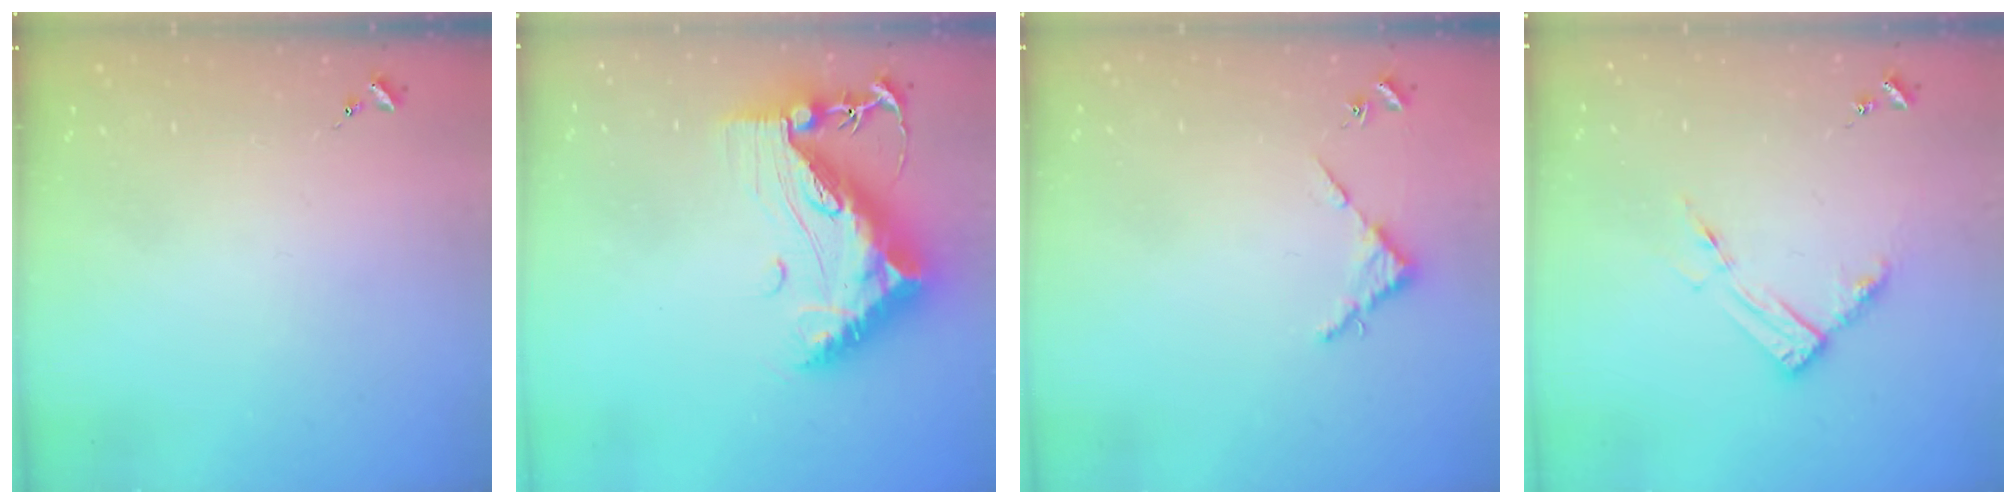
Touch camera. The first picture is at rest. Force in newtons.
{"total": 19.1, "press": 19.1, "slide": 1.6}
{"total": 3.1, "press": 3.1, "slide": 0.3}
{"total": 9.3, "press": 9.2, "slide": 1.0}